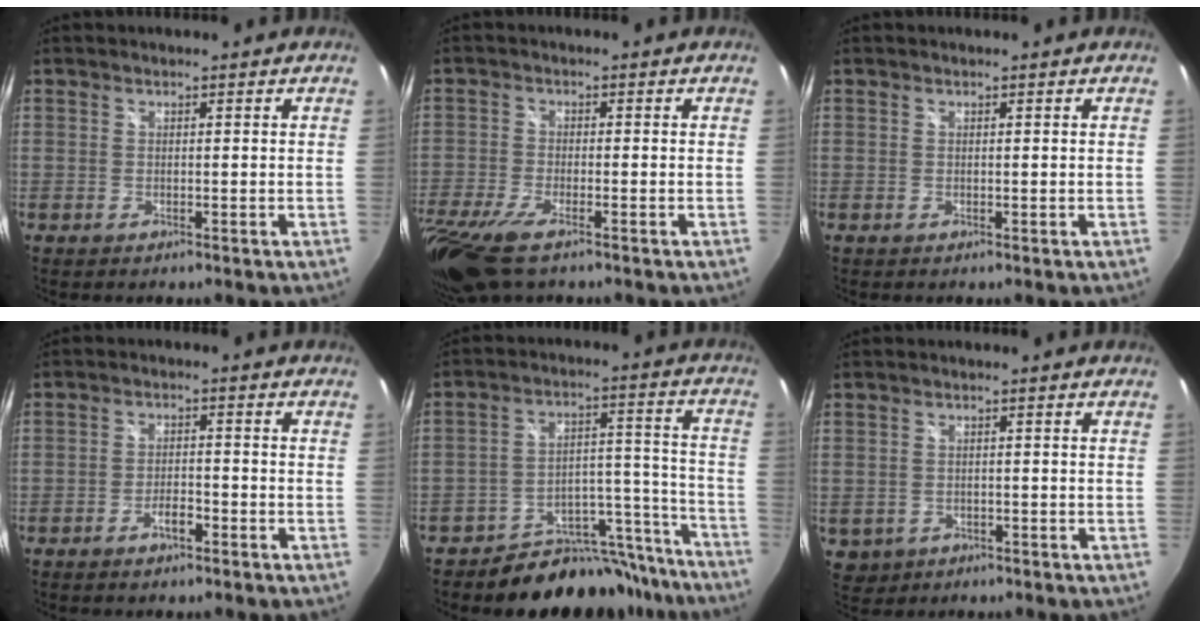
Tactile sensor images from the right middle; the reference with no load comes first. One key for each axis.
{"total": 13.1, "fx": -8.7, "fy": 4.5, "fz": 8.7, "tx": -0.211, "ty": -0.058, "tz": -0.162}
{"total": 0.0}
{"total": 3.3, "fx": -2.4, "fy": 1.2, "fz": 2.0, "tx": -0.045, "ty": 0.000, "tz": -0.041}
{"total": 19.1, "fx": -17.1, "fy": 7.9, "fz": 3.3, "tx": -0.034, "ty": 0.073, "tz": -0.231}
{"total": 4.7, "fx": -1.4, "fy": 4.1, "fz": 1.8, "tx": -0.049, "ty": -0.008, "tz": -0.009}